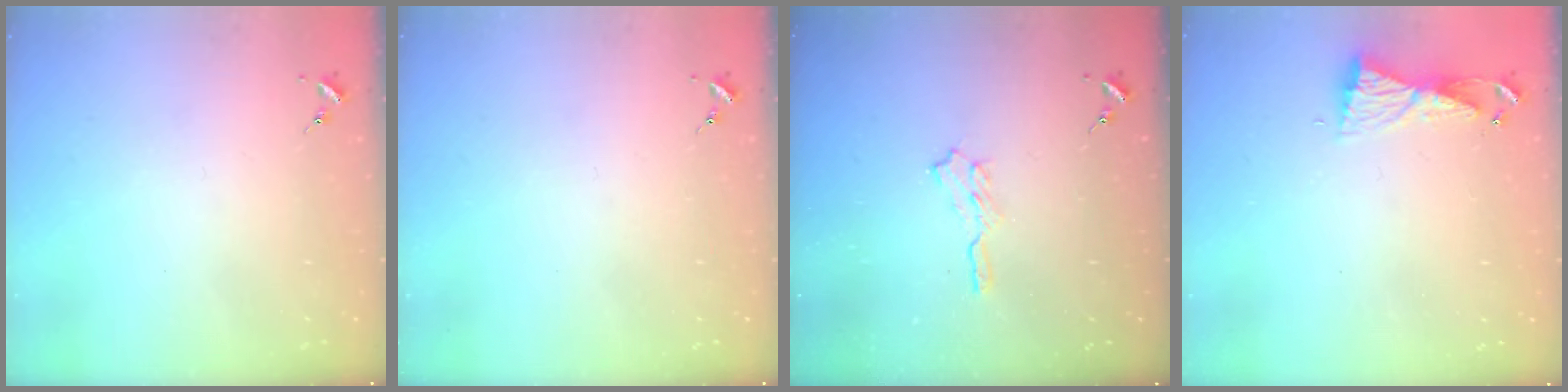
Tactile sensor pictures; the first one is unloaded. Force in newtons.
{"total": 0.0}
{"total": 6.9, "press": 6.9, "slide": 0.6}
{"total": 5.9, "press": 5.9, "slide": 0.6}